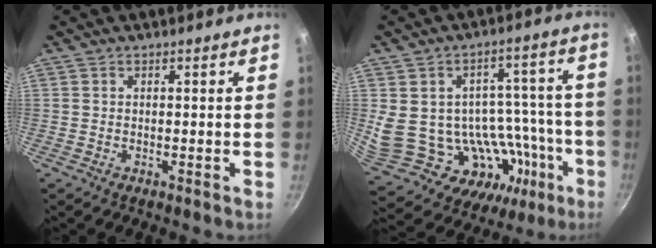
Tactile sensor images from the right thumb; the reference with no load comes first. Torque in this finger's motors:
{"motor_torque": [0.67, 0.35, 0.45, -1.01, 0.28]}